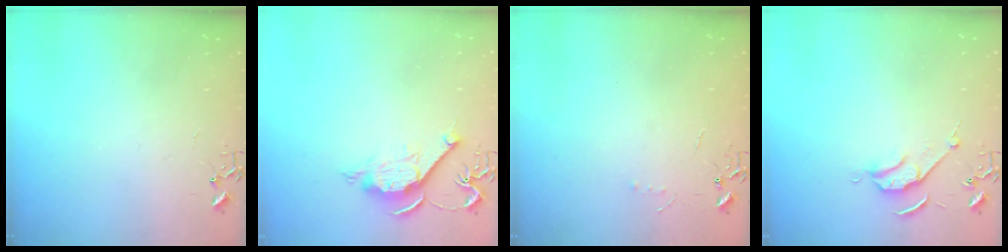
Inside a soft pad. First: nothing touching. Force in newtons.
{"total": 10.3, "press": 10.3, "slide": 0.6}
{"total": 3.7, "press": 3.6, "slide": 0.5}
{"total": 6.2, "press": 6.2, "slide": 0.5}